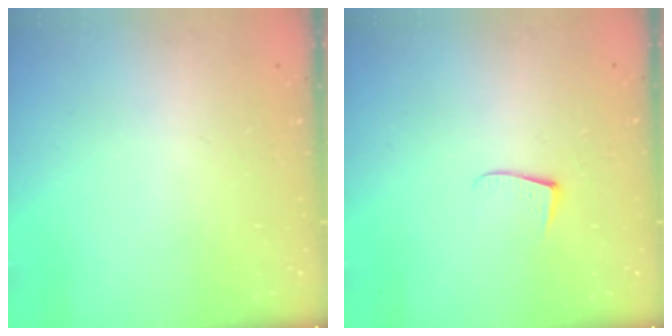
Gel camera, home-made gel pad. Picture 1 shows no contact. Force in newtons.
{"total": 4.7, "press": 4.6, "slide": 0.5}